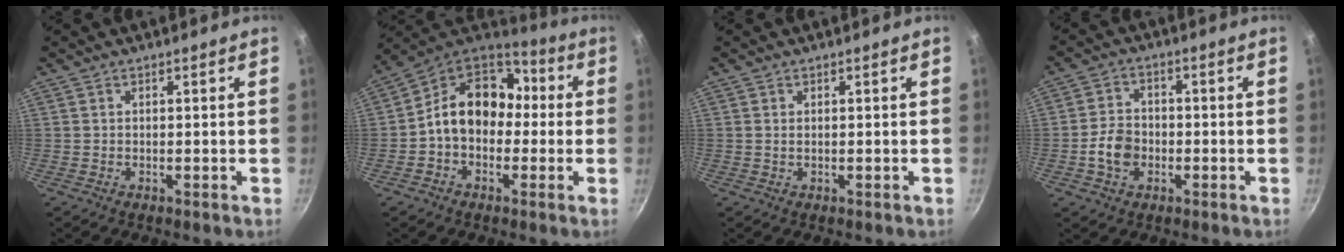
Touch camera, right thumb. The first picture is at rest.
{"total": 15.0, "force": [-0.5, 11.6, 9.5], "torque": [-0.110, 0.049, -0.031]}
{"total": 0.6, "force": [0.1, 0.3, 0.5], "torque": [-0.009, 0.000, 0.002]}
{"total": 6.5, "force": [-1.8, 4.9, 3.8], "torque": [-0.055, 0.022, -0.039]}